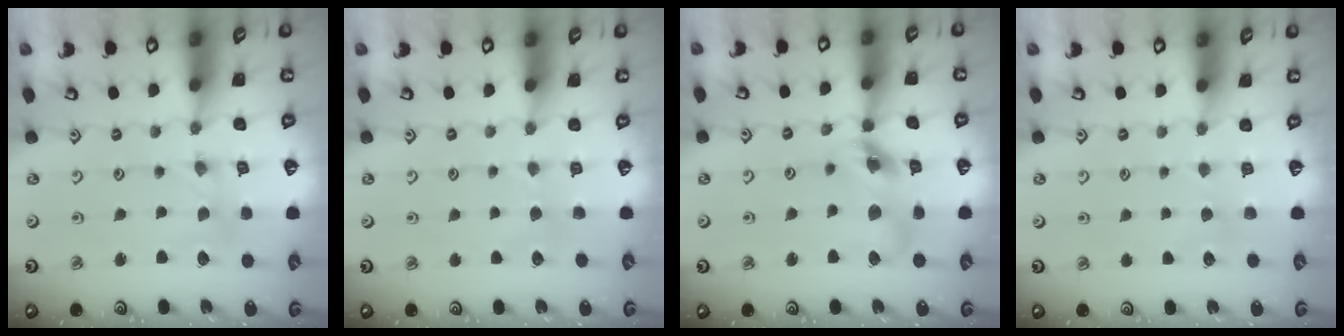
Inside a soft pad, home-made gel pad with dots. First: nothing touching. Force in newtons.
{"total": 3.4, "press": 3.4, "slide": 0.4}
{"total": 13.2, "press": 13.1, "slide": 1.7}
{"total": 2.3, "press": 2.2, "slide": 0.3}